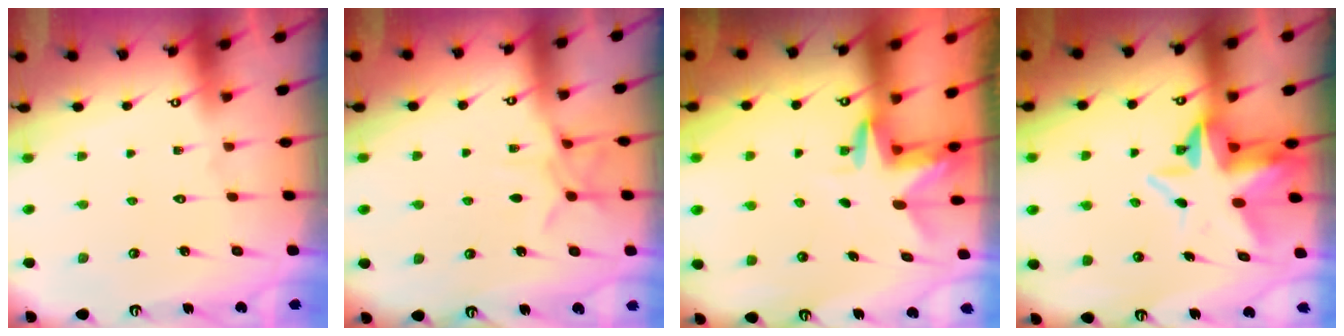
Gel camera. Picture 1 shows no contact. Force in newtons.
{"total": 8.3, "press": 8.3, "slide": 0.6}
{"total": 3.1, "press": 3.1, "slide": 0.2}
{"total": 7.7, "press": 7.6, "slide": 1.4}